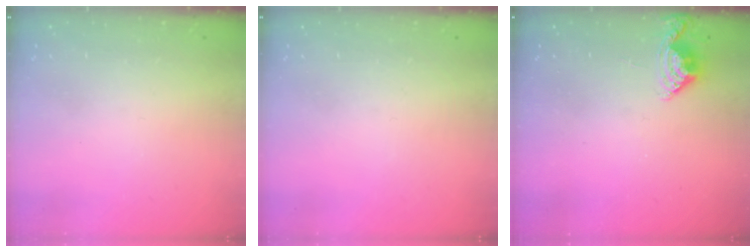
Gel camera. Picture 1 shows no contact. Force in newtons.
{"total": 0.0}
{"total": 5.6, "press": 5.6, "slide": 0.7}